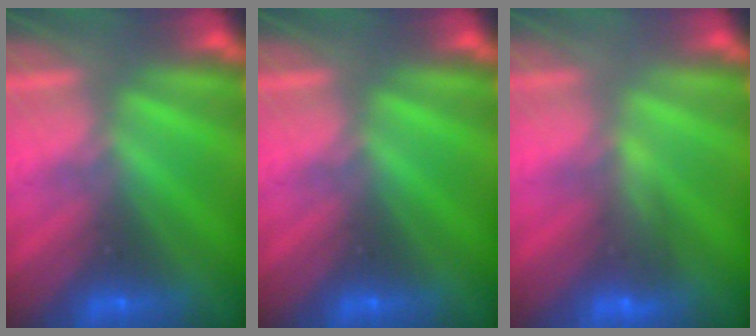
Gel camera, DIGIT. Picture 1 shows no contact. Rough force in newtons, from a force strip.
{"total": 0.0}
{"total": 4.7}